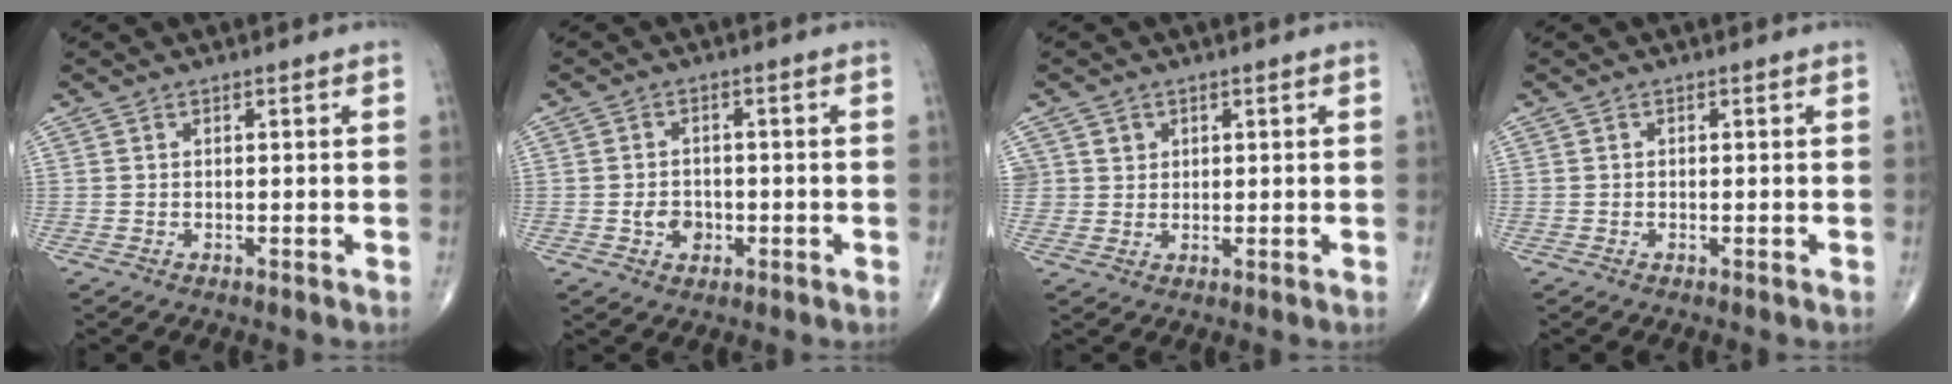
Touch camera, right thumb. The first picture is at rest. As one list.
[{"total": 4.0, "force": [-1.1, 3.1, 2.2], "torque": [-0.019, 0.006, -0.016]}, {"total": 2.5, "force": [1.0, 2.3, 0.2], "torque": [0.017, -0.004, 0.012]}, {"total": 0.0}]